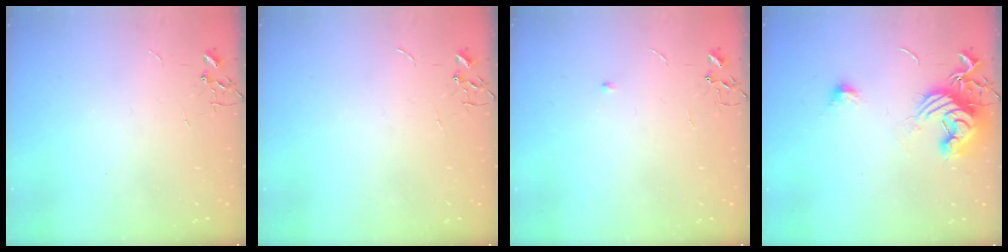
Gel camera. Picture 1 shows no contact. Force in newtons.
{"total": 0.0}
{"total": 3.4, "press": 3.3, "slide": 0.6}
{"total": 13.9, "press": 13.8, "slide": 1.0}